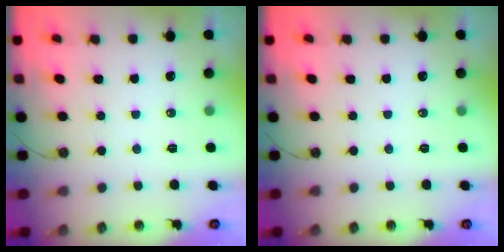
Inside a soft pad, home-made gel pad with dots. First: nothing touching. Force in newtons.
{"total": 0.0}